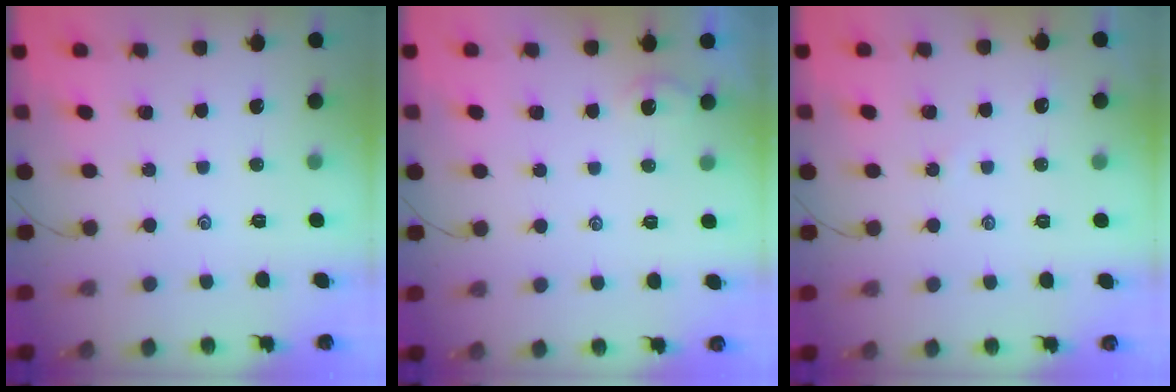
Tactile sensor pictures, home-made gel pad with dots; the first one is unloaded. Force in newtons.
{"total": 0.8, "press": 0.8, "slide": 0.2}
{"total": 2.2, "press": 2.2, "slide": 0.5}